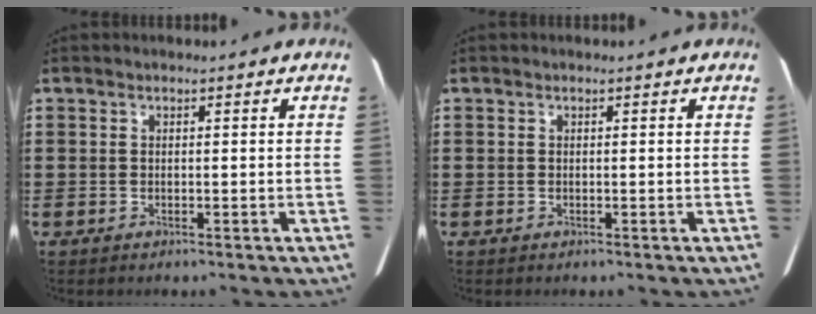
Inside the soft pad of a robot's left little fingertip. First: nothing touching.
{"total": 0.0}